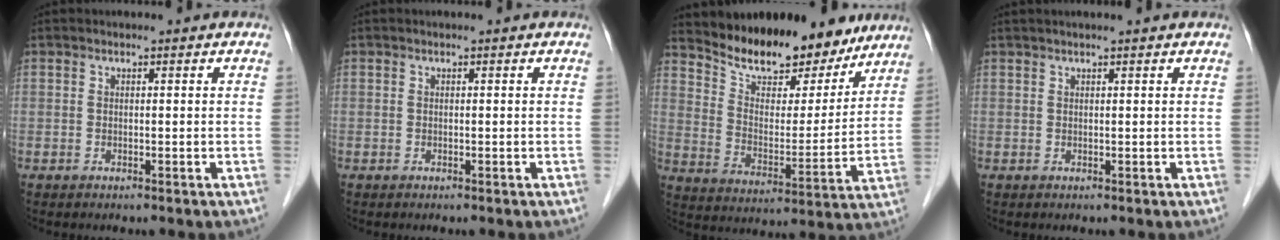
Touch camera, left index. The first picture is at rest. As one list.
[{"total": 0.0}, {"total": 16.1, "force": [14.1, 5.1, 5.9], "torque": [-0.088, -0.012, 0.223]}, {"total": 2.8, "force": [2.4, -0.4, 1.5], "torque": [-0.014, 0.026, 0.039]}]